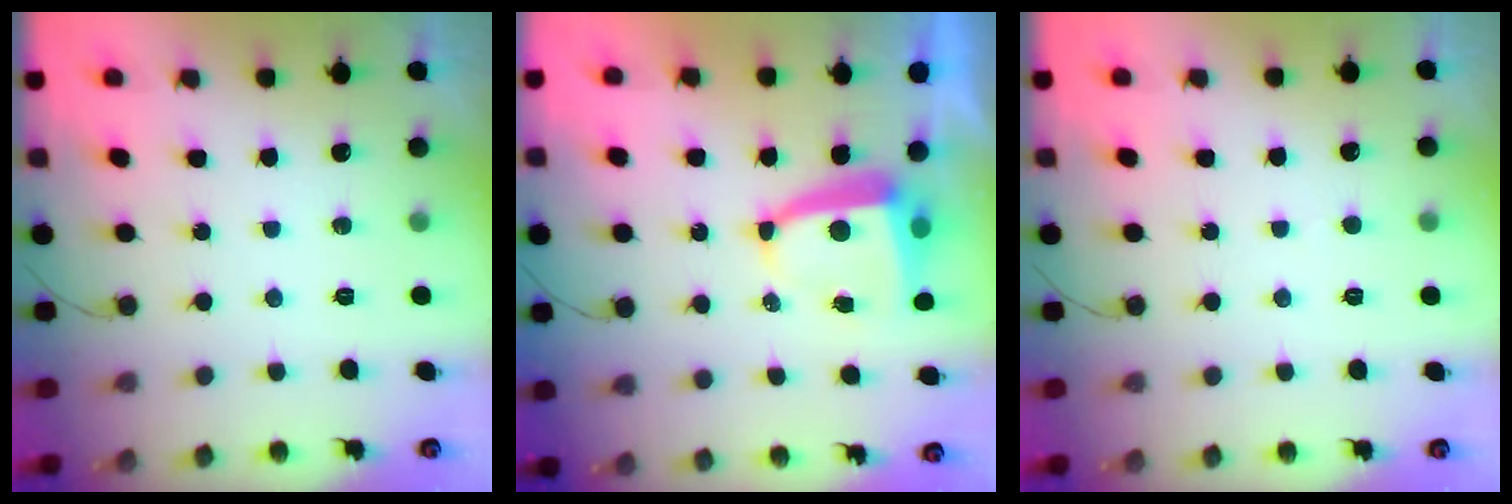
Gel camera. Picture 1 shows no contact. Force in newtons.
{"total": 5.6, "press": 5.6, "slide": 0.5}
{"total": 2.5, "press": 2.5, "slide": 0.2}